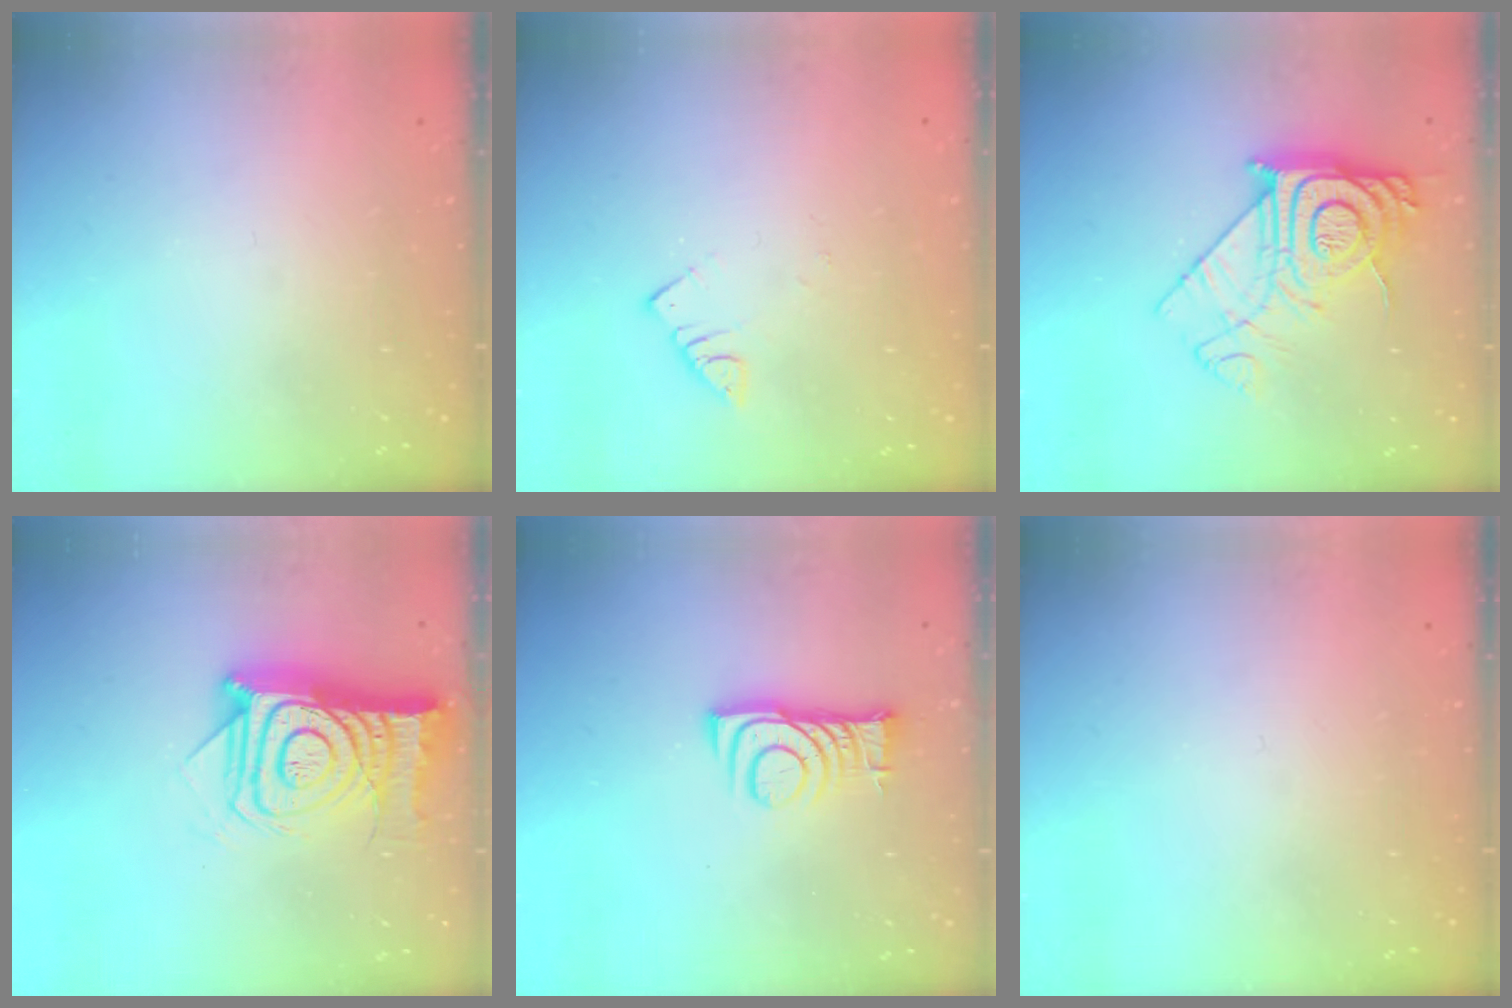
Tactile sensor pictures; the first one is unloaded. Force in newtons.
{"total": 2.4, "press": 2.4, "slide": 0.4}
{"total": 14.3, "press": 14.3, "slide": 1.0}
{"total": 19.5, "press": 19.4, "slide": 1.3}
{"total": 7.9, "press": 7.8, "slide": 0.8}
{"total": 0.0}